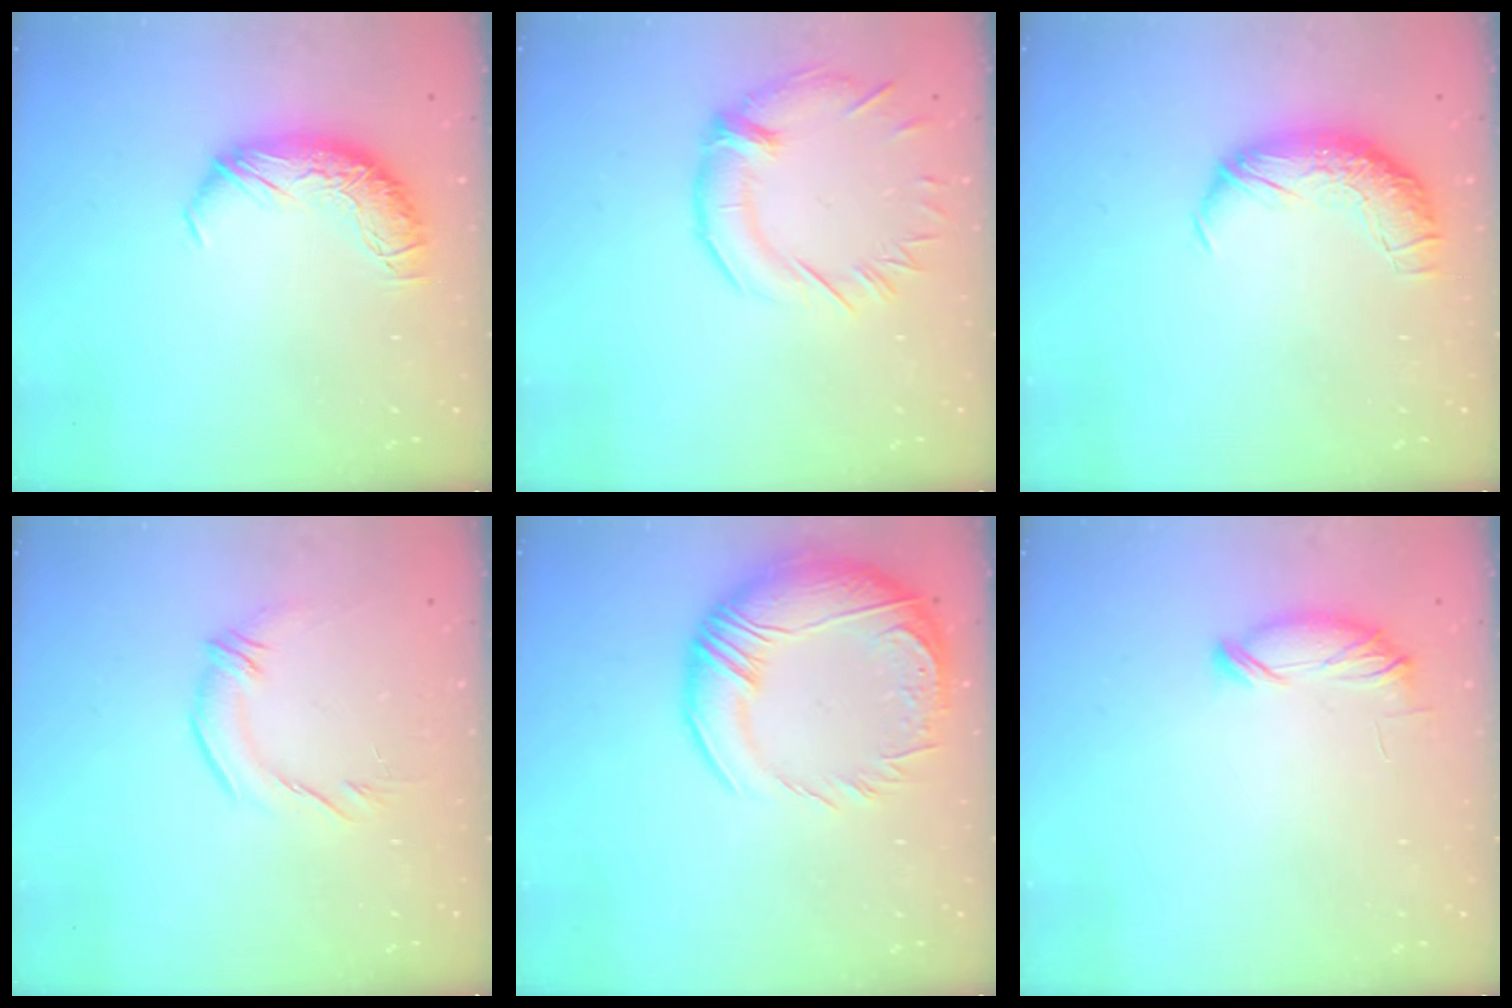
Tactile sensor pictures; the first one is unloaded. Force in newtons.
{"total": 1.3, "press": 0.7, "slide": 1.1}
{"total": 2.3, "press": 1.0, "slide": 2.1}
{"total": 1.9, "press": 1.0, "slide": 1.7}
{"total": 9.8, "press": 8.0, "slide": 5.7}
{"total": 6.7, "press": 6.7, "slide": 0.3}